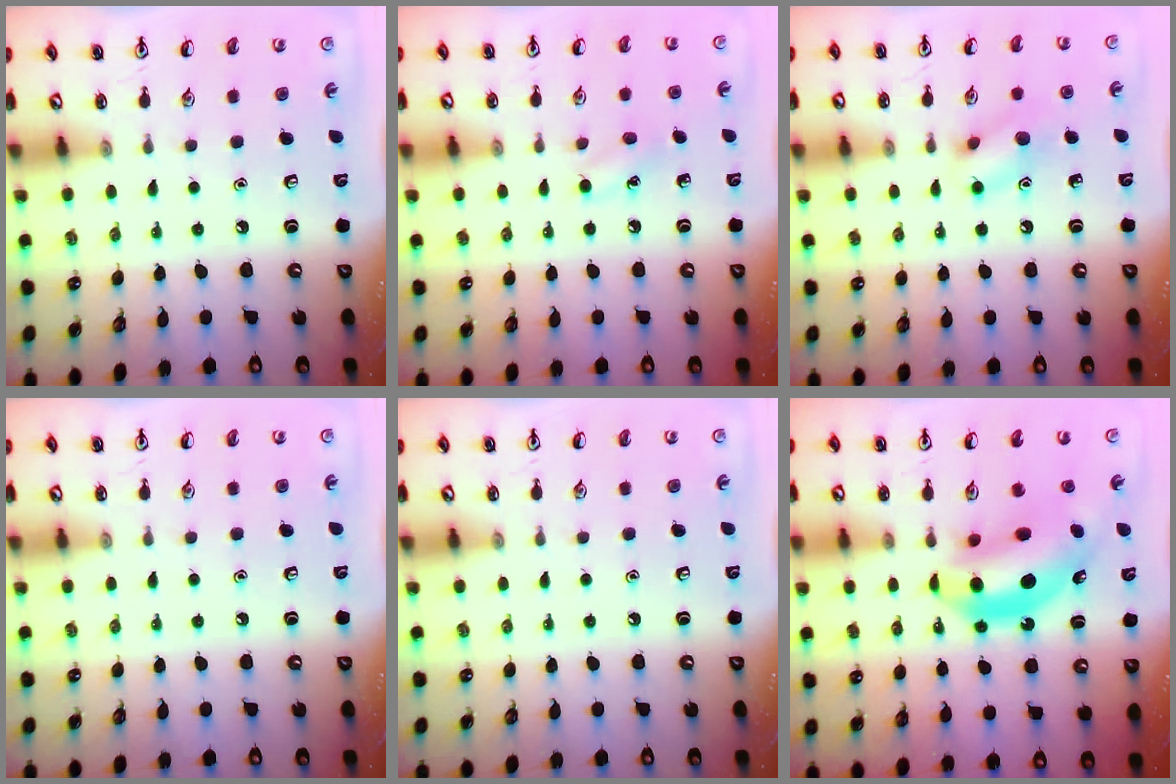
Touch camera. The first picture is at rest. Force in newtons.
{"total": 6.1, "press": 5.8, "slide": 1.6}
{"total": 9.6, "press": 9.6, "slide": 0.7}
{"total": 0.0}
{"total": 0.0}
{"total": 11.1, "press": 10.6, "slide": 3.3}